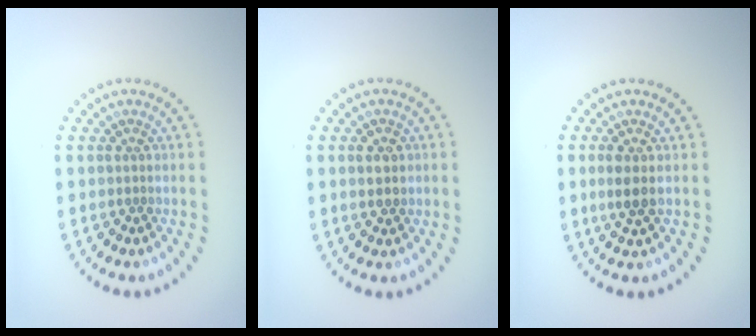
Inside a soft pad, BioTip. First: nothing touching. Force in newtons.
{"total": 1.9, "press": 1.8, "slide": 0.4}
{"total": 1.8, "press": 1.7, "slide": 0.6}